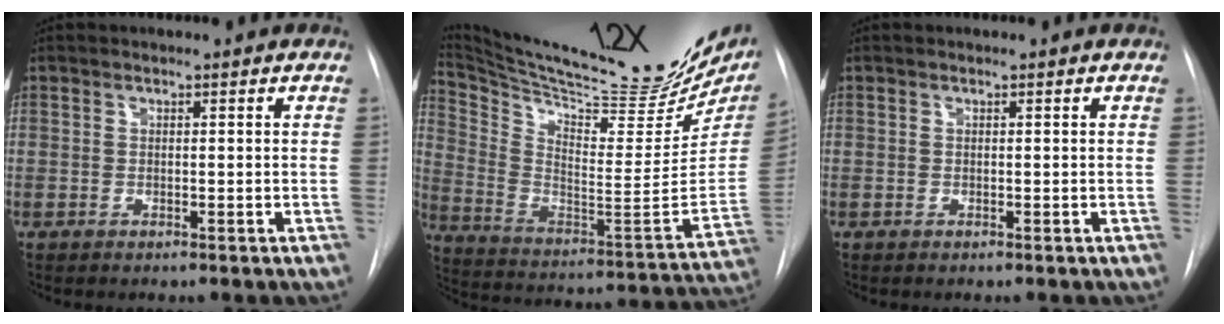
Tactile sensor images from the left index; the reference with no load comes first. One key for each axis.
{"total": 31.9, "fx": 26.6, "fy": 5.6, "fz": 16.6, "tx": -0.263, "ty": -0.067, "tz": 0.373}
{"total": 0.0}